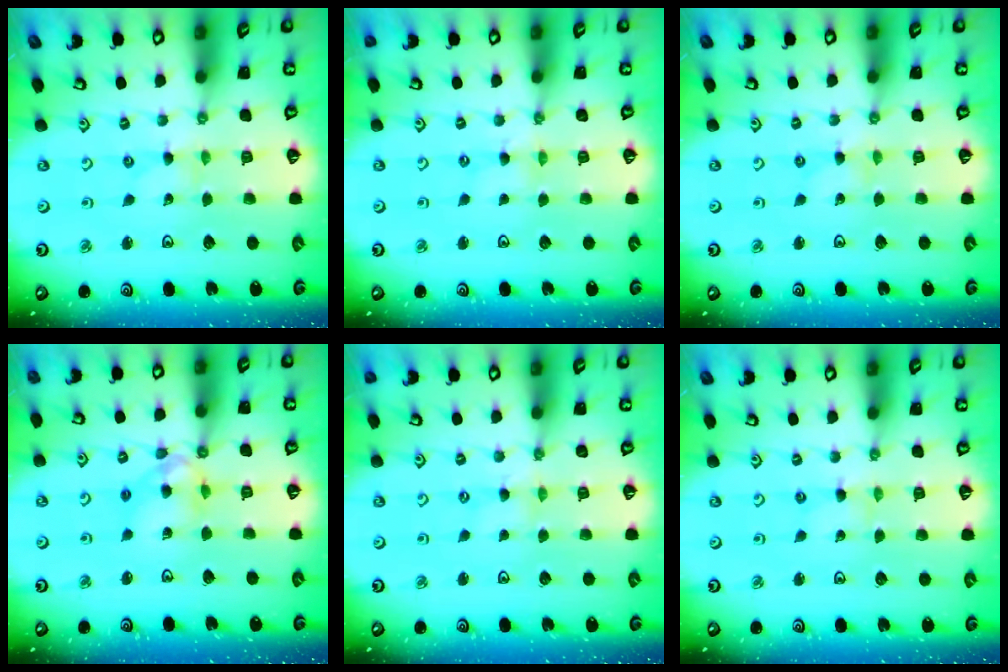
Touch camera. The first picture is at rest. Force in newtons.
{"total": 0.0}
{"total": 0.0}
{"total": 10.8, "press": 10.7, "slide": 1.3}
{"total": 0.0}
{"total": 0.6, "press": 0.6, "slide": 0.1}